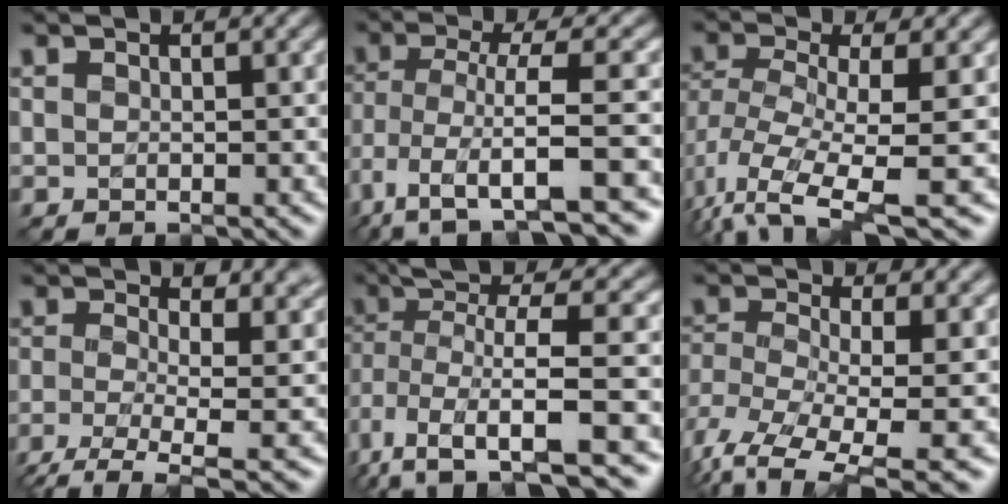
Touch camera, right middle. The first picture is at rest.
{"total": 8.3, "force": [-4.6, 2.6, 6.5], "torque": [-0.119, -0.001, -0.082]}
{"total": 7.0, "force": [-2.7, 2.7, 5.9], "torque": [-0.119, -0.017, -0.052]}
{"total": 8.5, "force": [-2.2, 3.6, 7.3], "torque": [-0.141, -0.016, -0.044]}
{"total": 8.1, "force": [-2.1, 2.9, 7.3], "torque": [-0.144, -0.006, -0.038]}
{"total": 9.7, "force": [-4.0, 4.8, 7.4], "torque": [-0.156, -0.015, -0.050]}